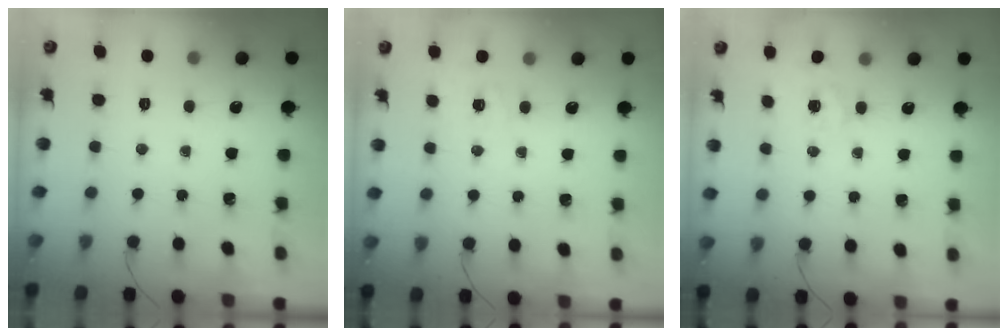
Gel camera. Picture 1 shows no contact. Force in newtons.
{"total": 1.8, "press": 0.4, "slide": 1.7}
{"total": 1.5, "press": 1.1, "slide": 1.0}